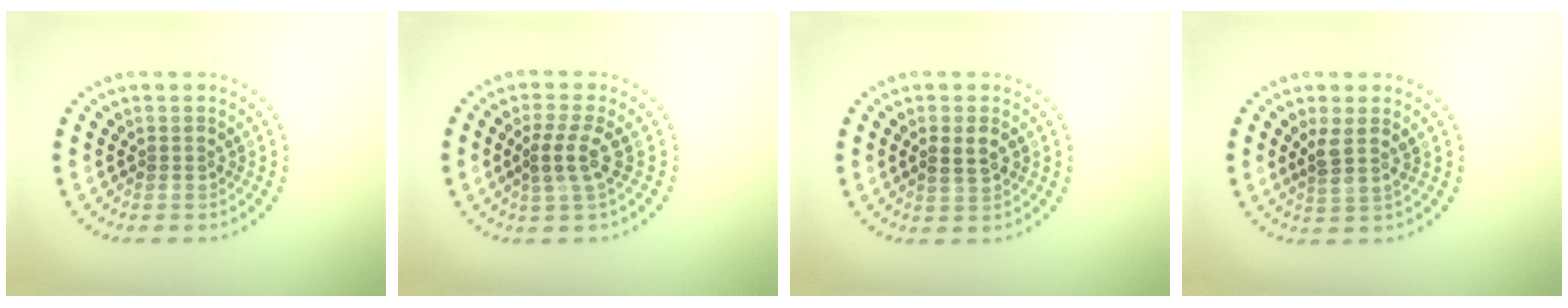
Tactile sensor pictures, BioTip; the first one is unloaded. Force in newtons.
{"total": 2.4, "press": 1.9, "slide": 1.6}
{"total": 1.9, "press": 1.9, "slide": 0.4}
{"total": 1.9, "press": 1.5, "slide": 1.2}